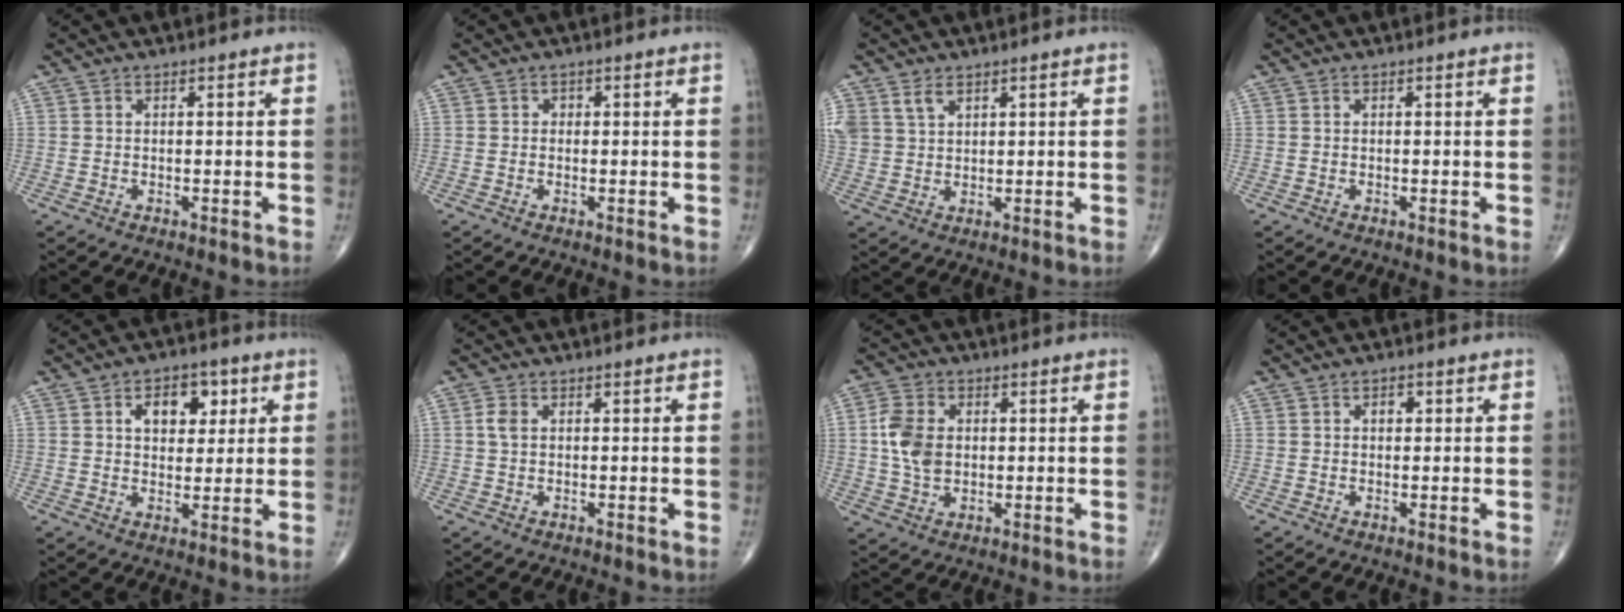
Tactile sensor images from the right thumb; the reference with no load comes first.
{"total": 0.7, "force": [0.0, 0.6, 0.3], "torque": [0.003, 0.002, -0.003]}
{"total": 5.2, "force": [3.0, 3.4, 2.5], "torque": [-0.047, -0.007, 0.070]}
{"total": 0.0}
{"total": 8.1, "force": [2.8, 5.4, 5.4], "torque": [-0.041, -0.006, 0.038]}
{"total": 2.0, "force": [0.4, 1.3, 1.5], "torque": [-0.034, 0.005, 0.007]}
{"total": 7.6, "force": [0.6, 5.5, 5.2], "torque": [-0.094, 0.004, 0.012]}
{"total": 1.6, "force": [0.4, 1.2, 1.1], "torque": [-0.009, 0.002, 0.003]}